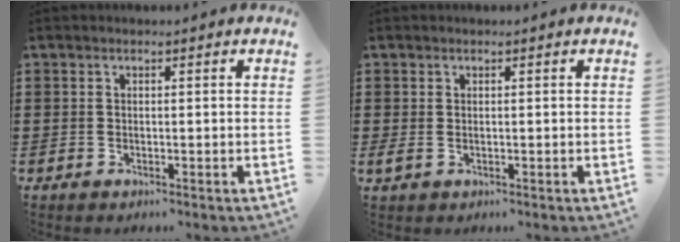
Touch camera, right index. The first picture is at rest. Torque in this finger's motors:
{"motor_torque": [1.07, 1.06, 0.04, 0.04]}